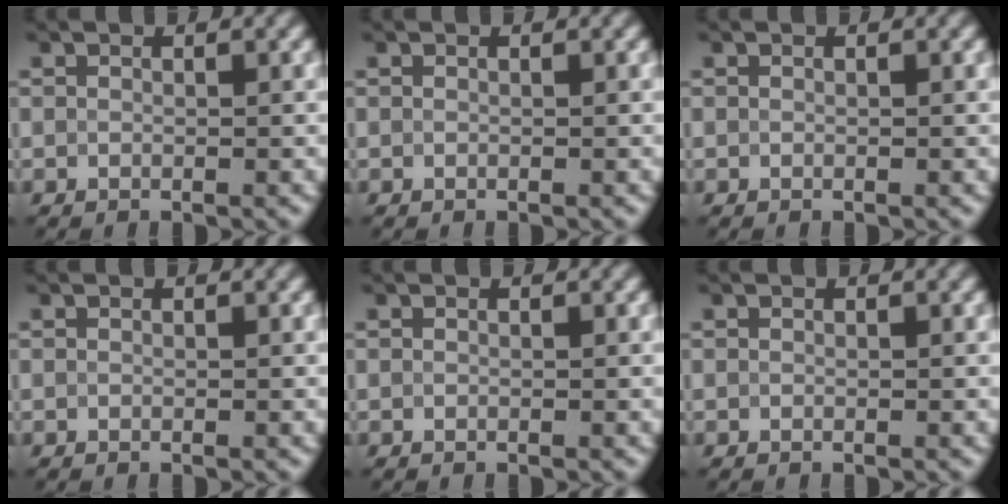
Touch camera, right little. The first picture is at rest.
{"total": 0.0}
{"total": 0.0}
{"total": 0.0}
{"total": 0.0}
{"total": 0.0}